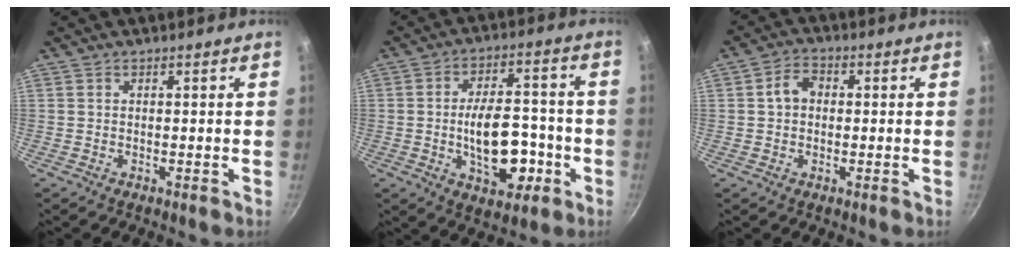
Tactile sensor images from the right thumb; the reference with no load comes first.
{"total": 13.7, "force": [-3.1, 7.5, 11.0], "torque": [-0.147, 0.027, -0.043]}
{"total": 4.7, "force": [0.3, 3.6, 3.0], "torque": [-0.042, 0.015, 0.000]}